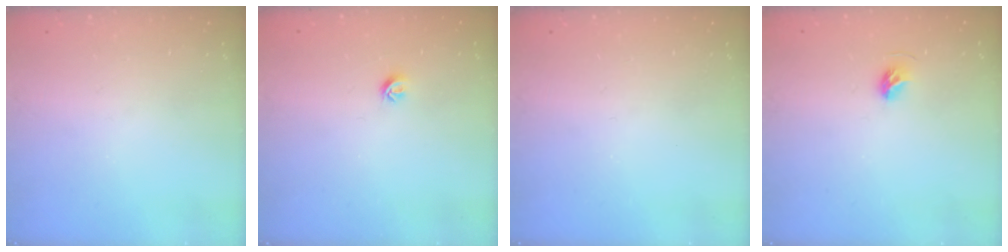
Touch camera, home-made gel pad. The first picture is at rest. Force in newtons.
{"total": 4.9, "press": 4.8, "slide": 0.9}
{"total": 0.0}
{"total": 4.9, "press": 4.8, "slide": 1.1}